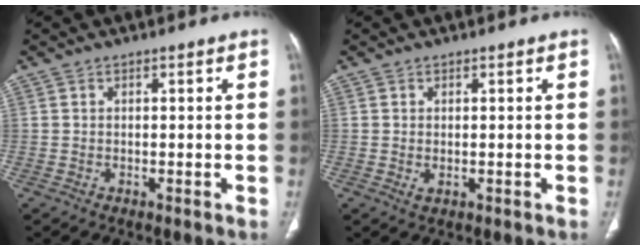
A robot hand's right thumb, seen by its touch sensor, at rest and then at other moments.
{"total": 1.3, "force": [-0.2, 0.7, 1.1], "torque": [-0.023, -0.004, 0.003]}